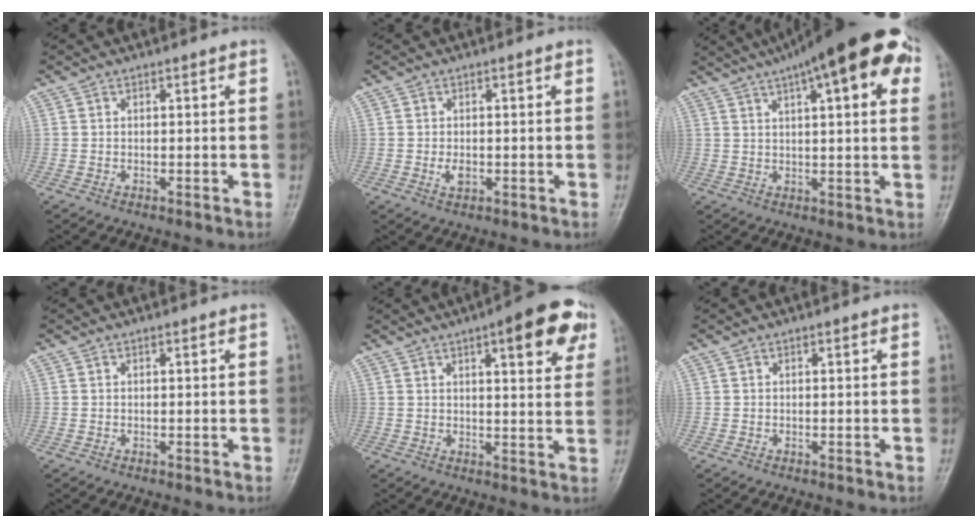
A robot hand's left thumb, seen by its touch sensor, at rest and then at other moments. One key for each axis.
{"total": 2.4, "fx": -0.5, "fy": 1.4, "fz": 1.8, "tx": -0.031, "ty": 0.000, "tz": -0.008}
{"total": 19.9, "fx": 9.5, "fy": 5.8, "fz": 16.5, "tx": -0.227, "ty": 0.021, "tz": 0.132}
{"total": 0.0}
{"total": 11.7, "fx": 5.7, "fy": 3.6, "fz": 9.7, "tx": -0.095, "ty": -0.010, "tz": 0.065}
{"total": 0.0}